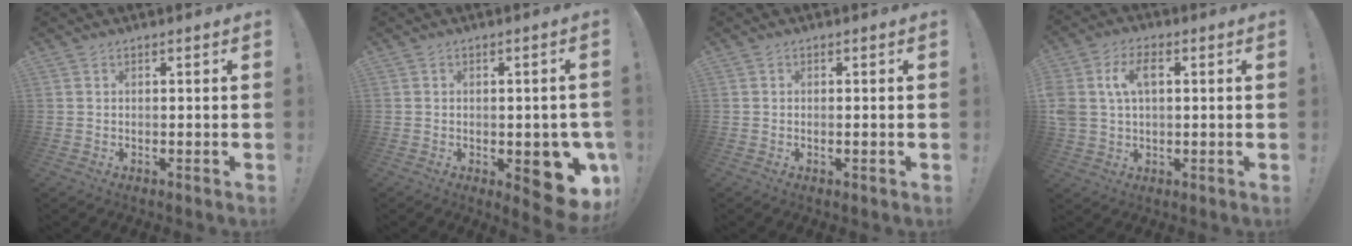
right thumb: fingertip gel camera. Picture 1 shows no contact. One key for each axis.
{"total": 11.1, "fx": -3.5, "fy": 5.2, "fz": 9.1, "tx": -0.090, "ty": 0.016, "tz": -0.044}
{"total": 0.7, "fx": -0.2, "fy": -0.2, "fz": 0.7, "tx": -0.009, "ty": -0.002, "tz": -0.005}
{"total": 8.6, "fx": 2.1, "fy": 5.7, "fz": 6.2, "tx": -0.133, "ty": 0.013, "tz": 0.040}